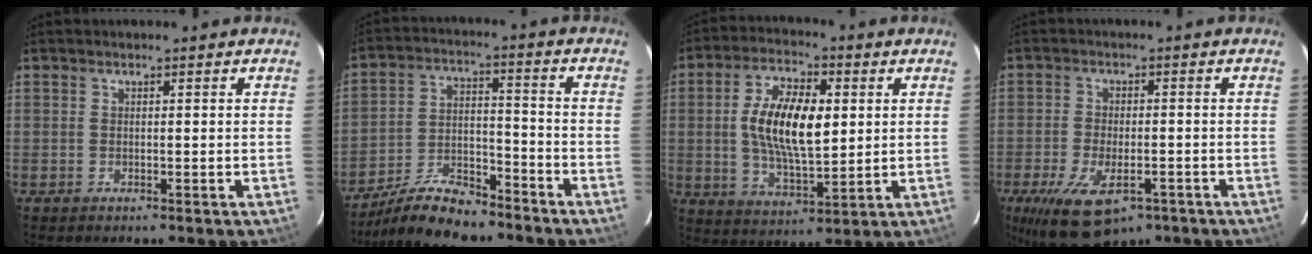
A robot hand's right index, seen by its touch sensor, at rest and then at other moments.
{"total": 12.9, "force": [-11.2, 3.5, 5.4], "torque": [-0.124, 0.002, -0.196]}
{"total": 13.5, "force": [1.7, 5.9, 12.0], "torque": [-0.230, 0.006, 0.034]}
{"total": 16.0, "force": [-8.7, 7.2, 11.3], "torque": [-0.234, -0.033, -0.137]}